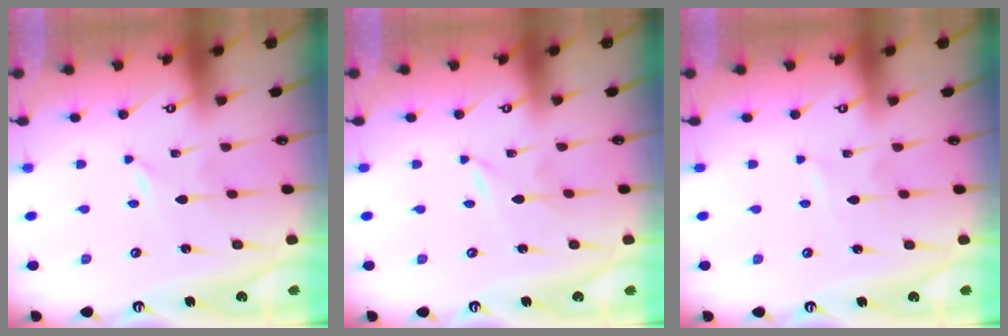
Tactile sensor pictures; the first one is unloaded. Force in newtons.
{"total": 0.0}
{"total": 1.9, "press": 1.9, "slide": 0.2}